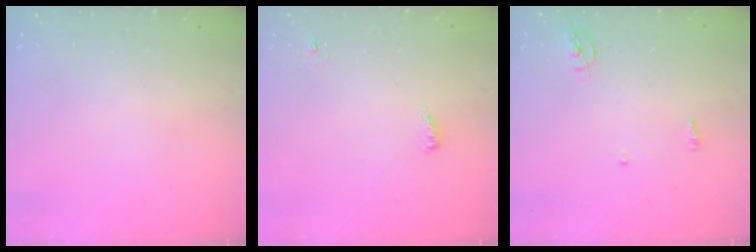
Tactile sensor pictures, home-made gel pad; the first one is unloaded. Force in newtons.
{"total": 4.6, "press": 4.4, "slide": 1.1}
{"total": 7.2, "press": 5.3, "slide": 4.9}